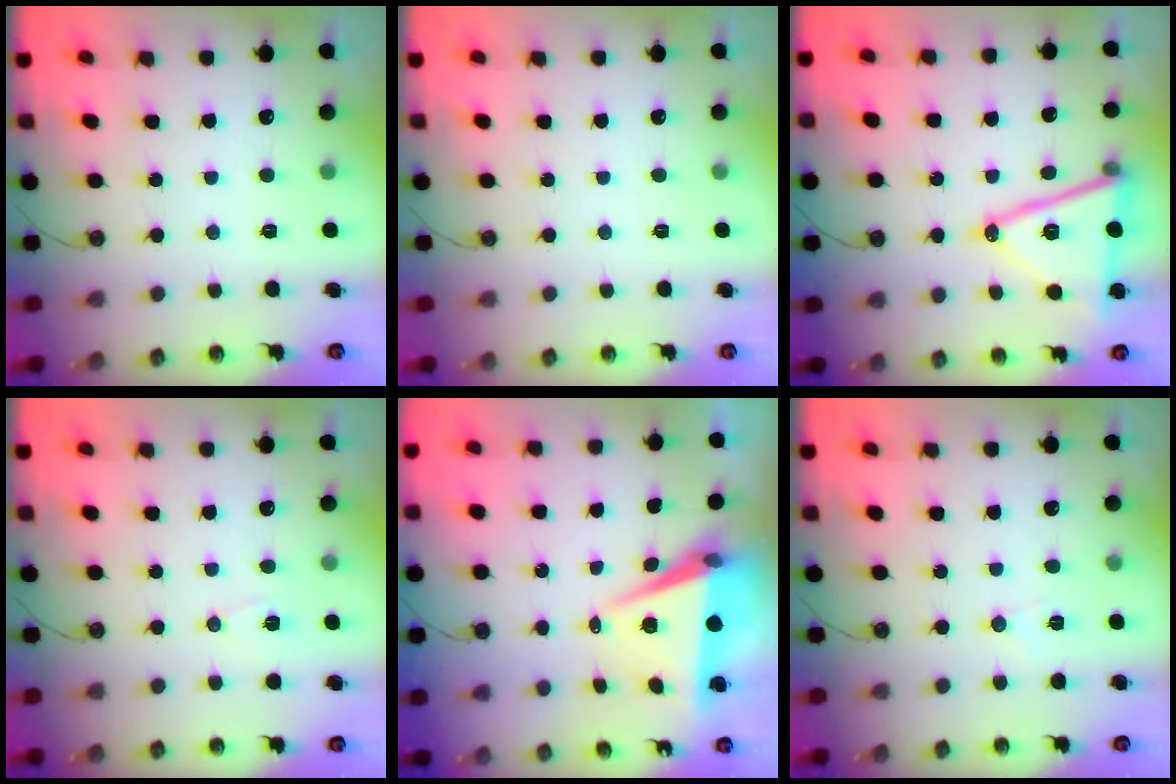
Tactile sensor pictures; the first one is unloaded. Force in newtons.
{"total": 0.0}
{"total": 16.6, "press": 16.2, "slide": 3.7}
{"total": 6.2, "press": 5.1, "slide": 3.5}
{"total": 7.6, "press": 6.2, "slide": 4.4}
{"total": 4.8, "press": 4.7, "slide": 1.0}